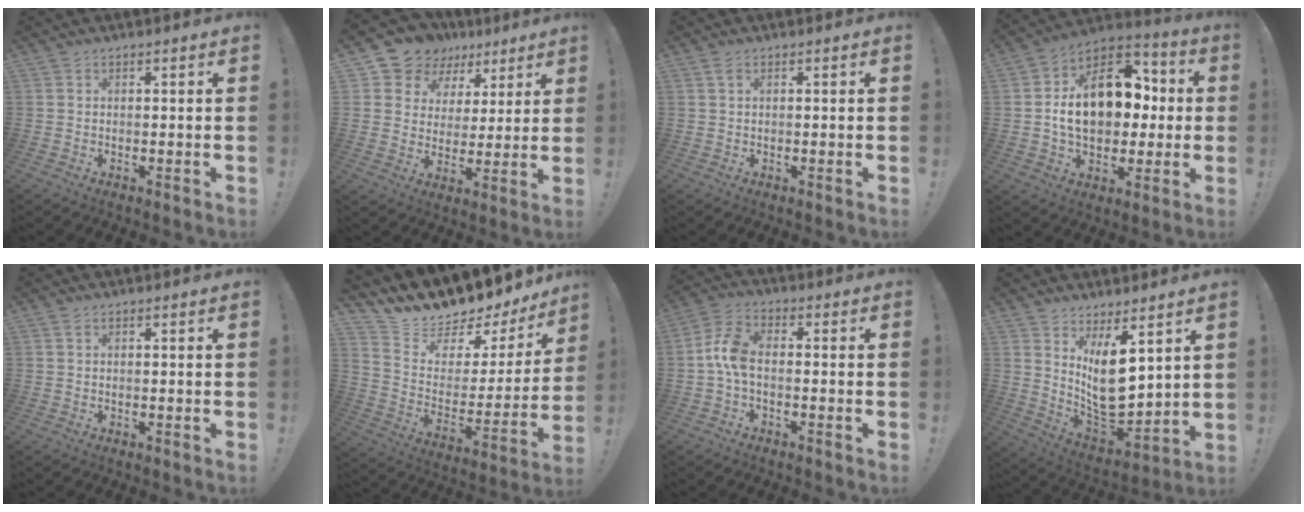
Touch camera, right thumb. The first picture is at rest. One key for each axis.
{"total": 11.1, "fx": 6.9, "fy": 8.4, "fz": 2.5, "tx": -0.050, "ty": -0.047, "tz": 0.136}
{"total": 1.1, "fx": 0.5, "fy": 0.5, "fz": 0.8, "tx": -0.010, "ty": 0.000, "tz": 0.007}
{"total": 19.8, "fx": 2.1, "fy": 13.5, "fz": 14.3, "tx": -0.219, "ty": 0.008, "tz": 0.046}
{"total": 0.6, "fx": 0.2, "fy": 0.2, "fz": 0.5, "tx": -0.005, "ty": -0.002, "tz": 0.003}
{"total": 14.2, "fx": 12.7, "fy": 4.3, "fz": 4.8, "tx": -0.100, "ty": -0.110, "tz": 0.223}
{"total": 7.5, "fx": -0.8, "fy": 4.0, "fz": 6.3, "tx": -0.127, "ty": 0.005, "tz": -0.010}
{"total": 14.1, "fx": 5.2, "fy": 7.0, "fz": 11.1, "tx": -0.181, "ty": -0.059, "tz": 0.097}